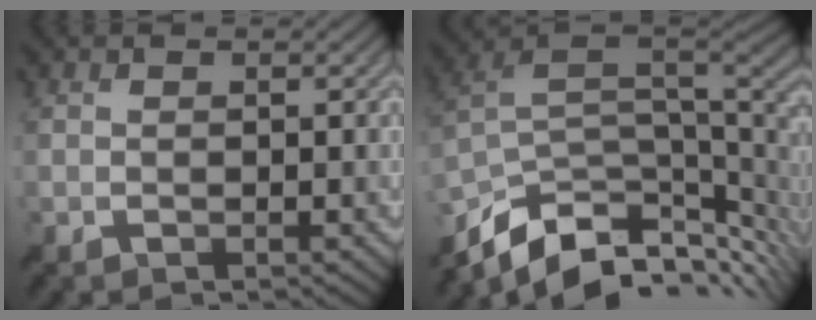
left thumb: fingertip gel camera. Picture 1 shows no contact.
{"total": 12.3, "force": [-5.5, 6.4, 8.9], "torque": [-0.210, -0.025, -0.087]}